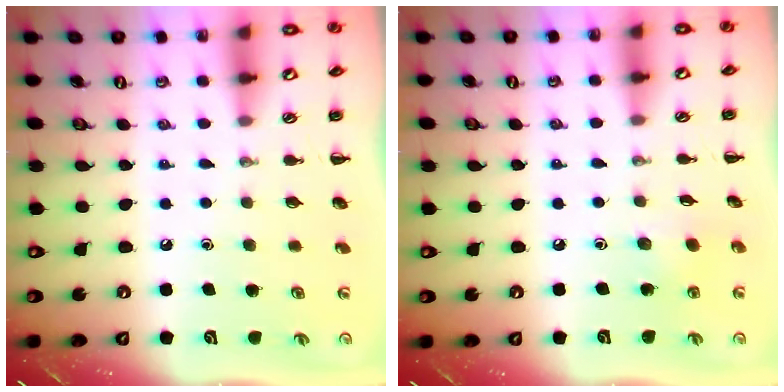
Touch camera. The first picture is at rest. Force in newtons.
{"total": 2.6, "press": 2.5, "slide": 0.9}